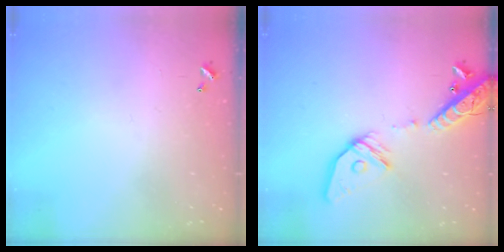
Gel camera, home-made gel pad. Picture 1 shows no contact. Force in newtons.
{"total": 18.3, "press": 17.9, "slide": 3.6}